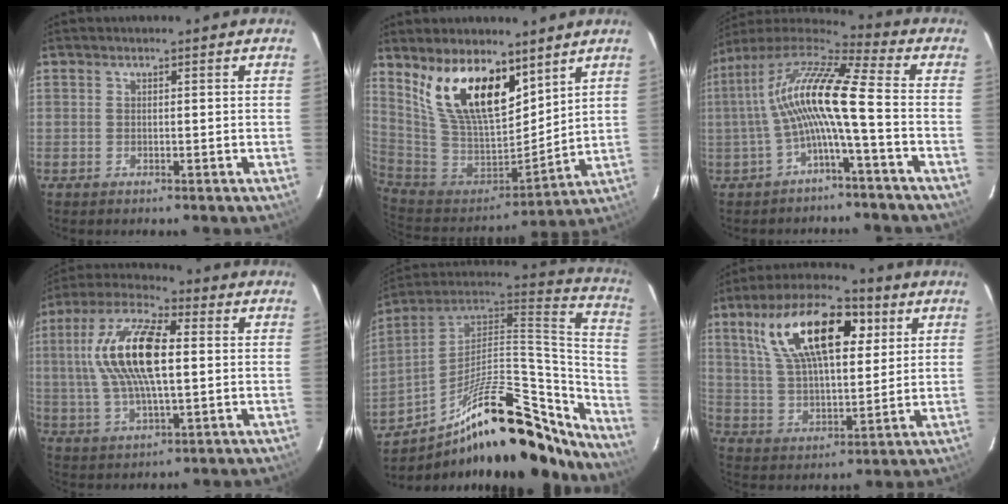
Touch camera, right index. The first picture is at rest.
{"total": 16.2, "force": [9.8, 8.3, 10.0], "torque": [-0.190, 0.001, 0.201]}
{"total": 12.9, "force": [-1.6, 0.3, 12.8], "torque": [-0.249, 0.016, -0.035]}
{"total": 16.2, "force": [2.0, 5.8, 15.0], "torque": [-0.301, 0.018, 0.033]}
{"total": 31.1, "force": [-20.8, 11.2, 20.2], "torque": [-0.290, 0.024, -0.312]}
{"total": 19.4, "force": [8.2, 8.5, 15.3], "torque": [-0.280, 0.036, 0.147]}